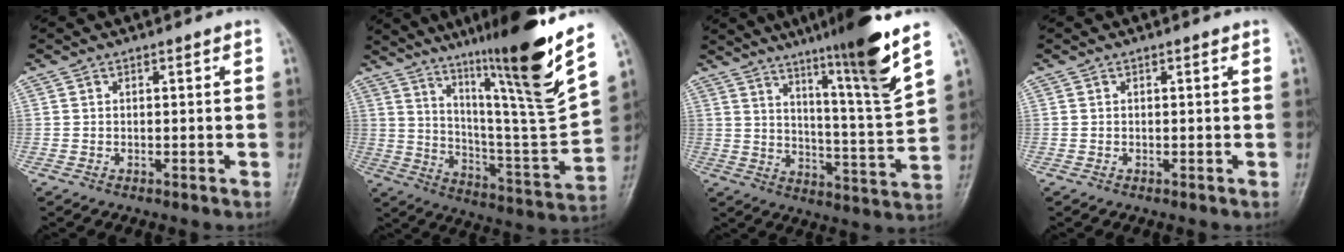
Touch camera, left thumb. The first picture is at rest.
{"total": 24.0, "force": [15.4, 0.6, 18.4], "torque": [-0.258, -0.084, 0.257]}
{"total": 16.7, "force": [10.8, -0.1, 12.7], "torque": [-0.182, -0.064, 0.170]}
{"total": 0.0}